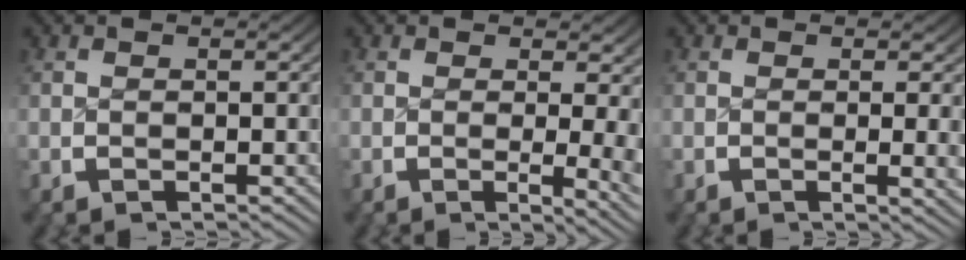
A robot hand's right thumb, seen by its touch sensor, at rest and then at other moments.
{"total": 3.8, "force": [-0.5, 1.3, 3.6], "torque": [-0.047, -0.017, -0.006]}
{"total": 2.6, "force": [-0.1, 0.6, 2.5], "torque": [-0.030, -0.003, -0.002]}